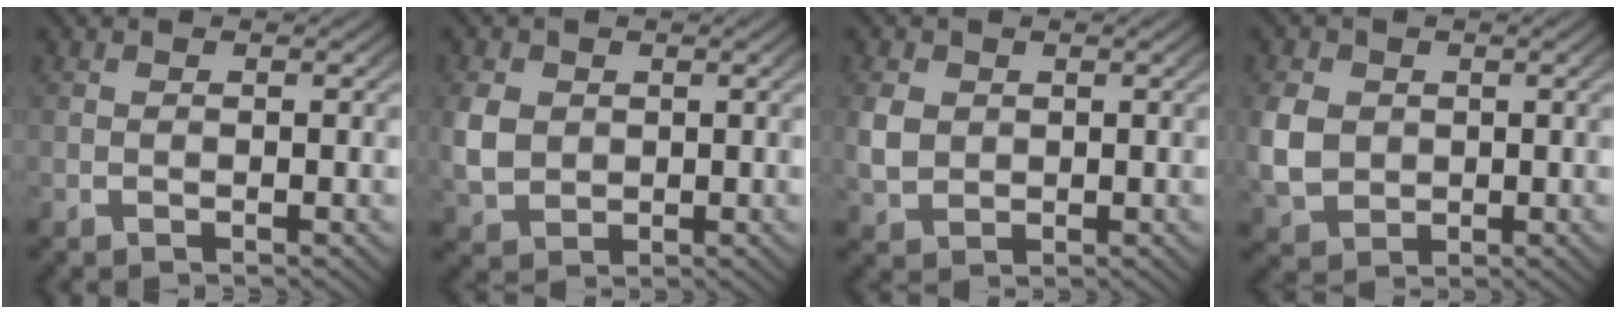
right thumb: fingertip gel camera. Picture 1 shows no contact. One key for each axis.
{"total": 3.8, "fx": 0.4, "fy": 3.2, "fz": 2.0, "tx": -0.055, "ty": -0.012, "tz": 0.021}
{"total": 2.9, "fx": 0.4, "fy": 2.5, "fz": 1.4, "tx": -0.037, "ty": -0.008, "tz": 0.021}
{"total": 5.0, "fx": 0.1, "fy": 4.2, "fz": 2.7, "tx": -0.080, "ty": -0.021, "tz": 0.020}